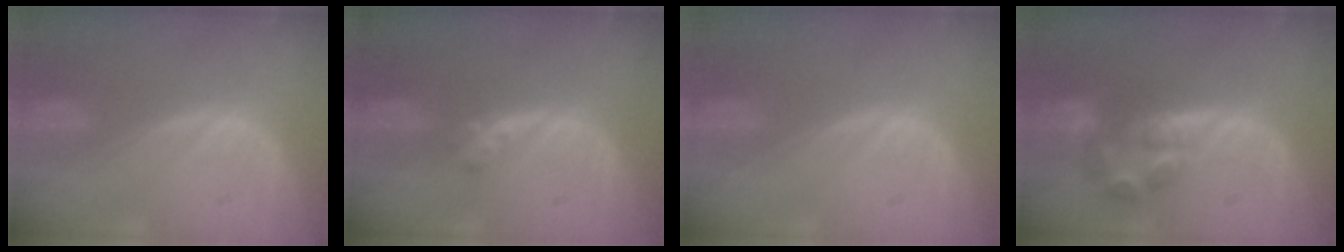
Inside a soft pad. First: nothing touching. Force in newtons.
{"total": 2.3, "press": 2.0, "slide": 1.2}
{"total": 0.0}
{"total": 6.8, "press": 6.2, "slide": 2.9}